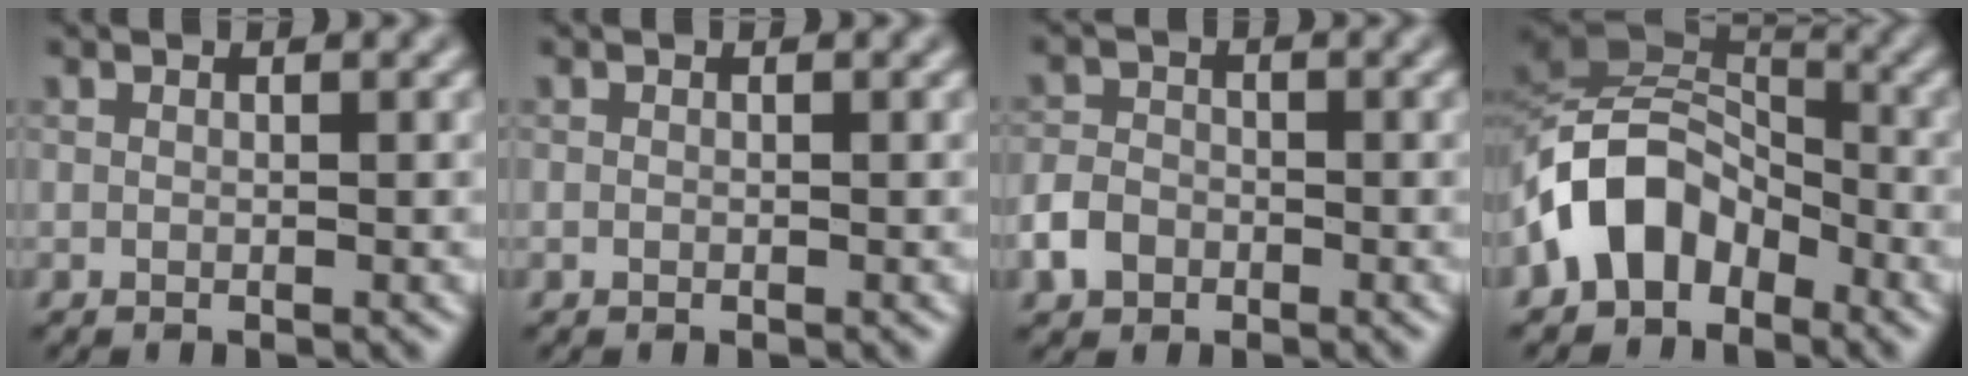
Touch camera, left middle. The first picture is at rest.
{"total": 0.0}
{"total": 2.8, "force": [-1.4, 2.2, 1.1], "torque": [-0.022, 0.001, -0.033]}
{"total": 7.4, "force": [-3.7, 4.9, 4.0], "torque": [-0.062, 0.011, -0.086]}